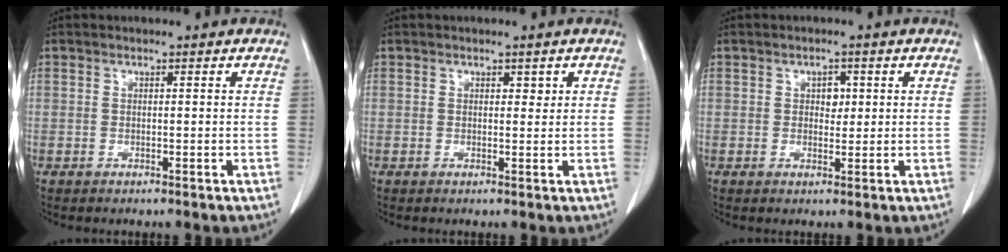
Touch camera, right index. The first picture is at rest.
{"total": 1.2, "force": [0.7, 0.7, 0.7], "torque": [-0.005, -0.003, 0.010]}
{"total": 2.2, "force": [0.6, 1.6, 1.4], "torque": [-0.016, 0.000, 0.009]}